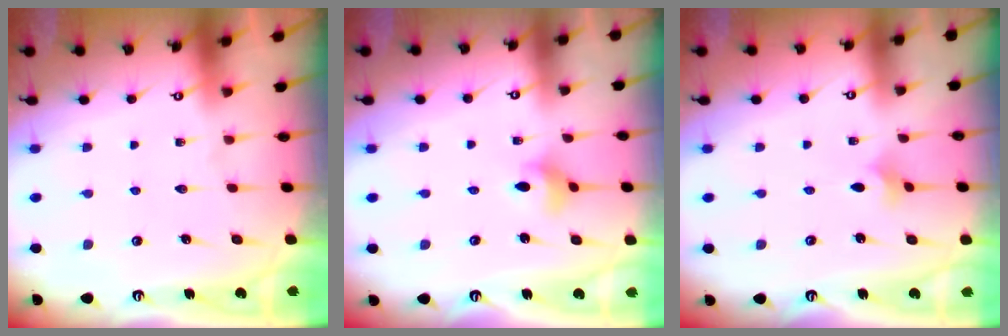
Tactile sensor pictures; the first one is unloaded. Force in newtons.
{"total": 3.6, "press": 3.6, "slide": 0.3}
{"total": 1.8, "press": 1.7, "slide": 0.5}